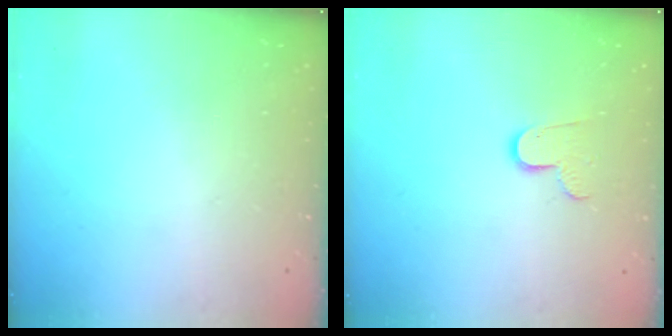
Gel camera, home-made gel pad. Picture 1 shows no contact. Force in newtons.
{"total": 7.6, "press": 7.6, "slide": 0.5}